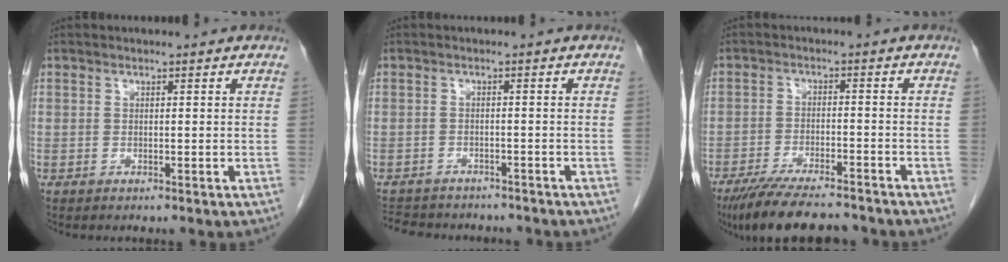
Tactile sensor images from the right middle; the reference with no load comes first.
{"total": 10.8, "force": [-9.5, 3.9, 3.3], "torque": [-0.074, 0.005, -0.122]}
{"total": 13.2, "force": [-11.4, 2.3, 6.2], "torque": [-0.103, -0.016, -0.174]}